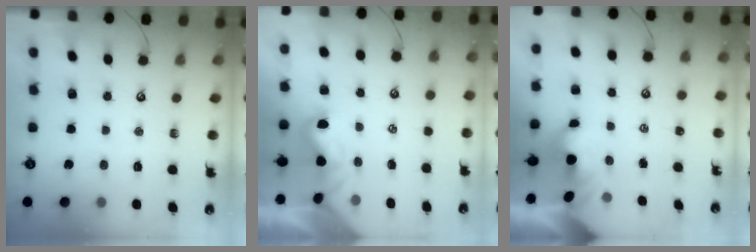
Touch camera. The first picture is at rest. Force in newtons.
{"total": 1.1, "press": 1.0, "slide": 0.5}
{"total": 1.8, "press": 1.8, "slide": 0.2}